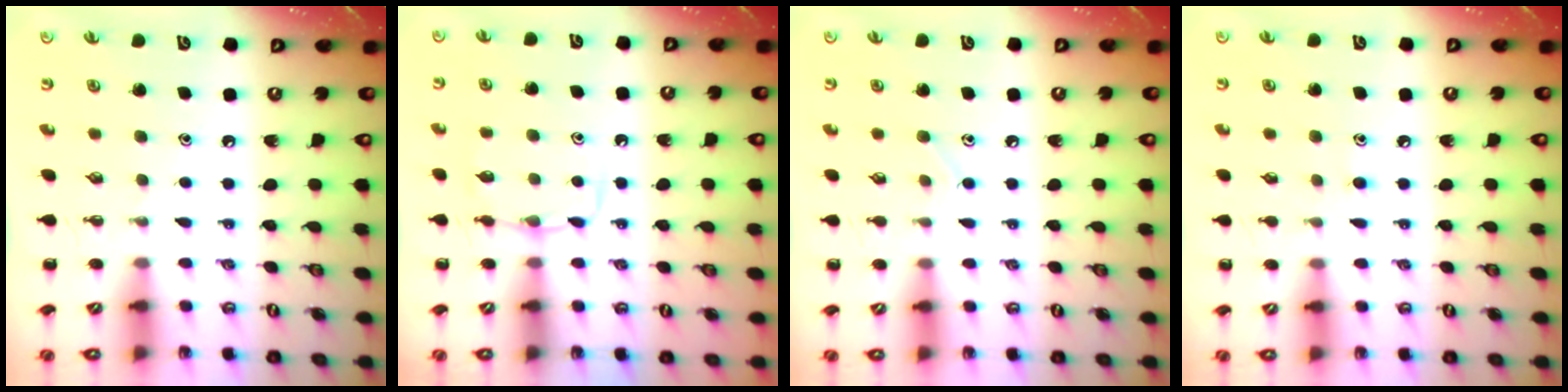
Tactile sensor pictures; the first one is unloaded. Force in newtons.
{"total": 6.2, "press": 6.1, "slide": 1.5}
{"total": 4.1, "press": 3.9, "slide": 1.3}
{"total": 6.2, "press": 5.8, "slide": 2.2}